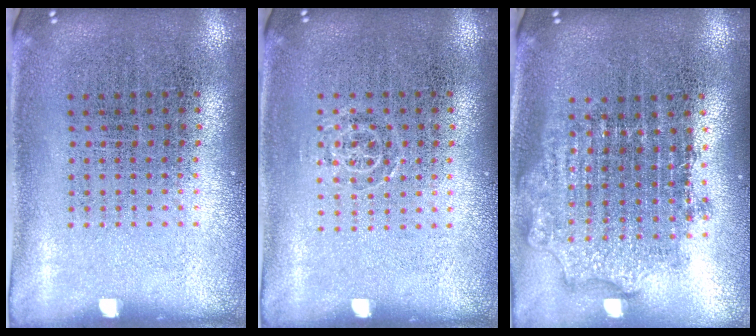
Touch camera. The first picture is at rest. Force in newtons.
{"total": 0.7, "press": 0.5, "slide": 0.4}
{"total": 1.9, "press": 1.5, "slide": 1.1}